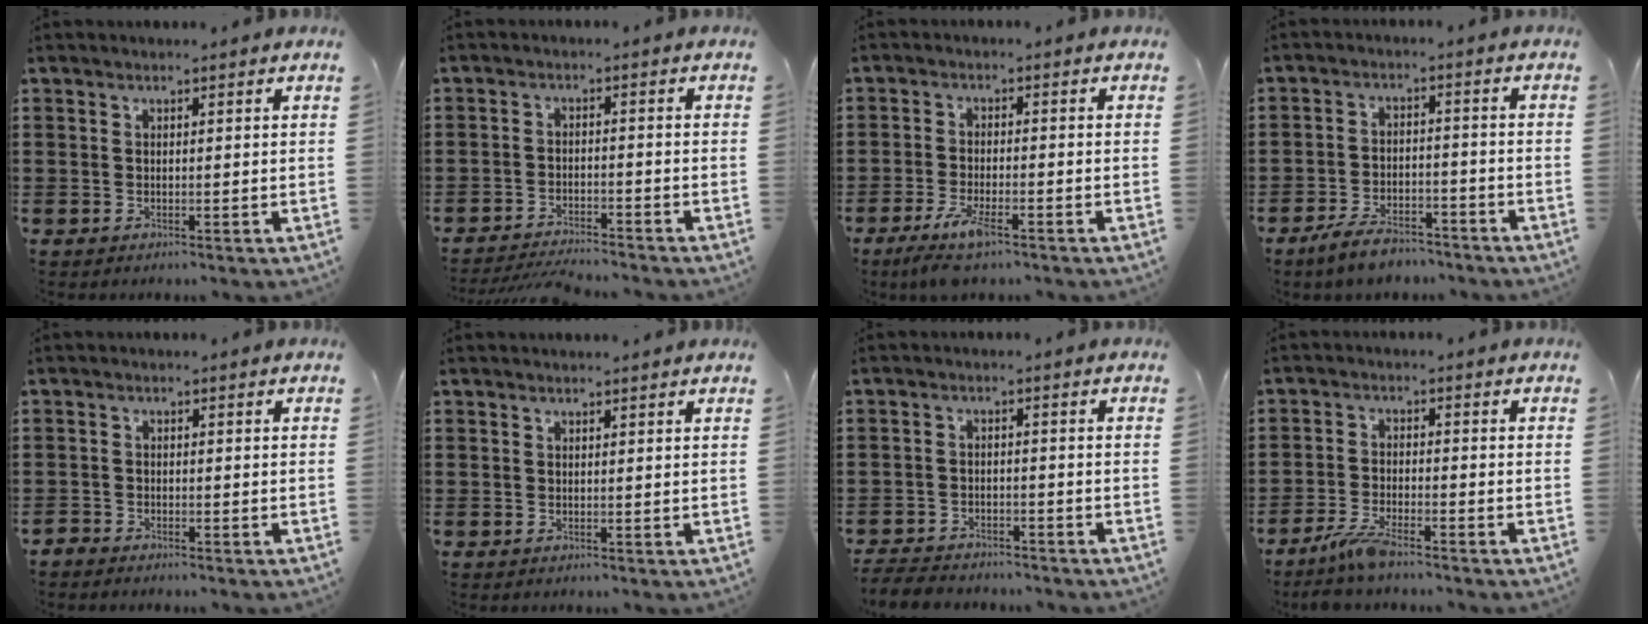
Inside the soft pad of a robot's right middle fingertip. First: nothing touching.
{"total": 3.2, "force": [-3.1, 0.1, 0.4], "torque": [-0.012, 0.001, -0.066]}
{"total": 5.3, "force": [-3.6, 0.9, 3.8], "torque": [-0.087, -0.016, -0.068]}
{"total": 5.3, "force": [-4.7, 1.3, 2.0], "torque": [-0.046, 0.006, -0.094]}
{"total": 1.7, "force": [-1.6, 0.2, -0.1], "torque": [-0.003, 0.001, -0.036]}
{"total": 0.0}
{"total": 3.8, "force": [-3.7, 0.5, 0.4], "torque": [-0.015, 0.000, -0.080]}
{"total": 4.9, "force": [-4.0, 0.6, 2.9], "torque": [-0.081, -0.013, -0.082]}